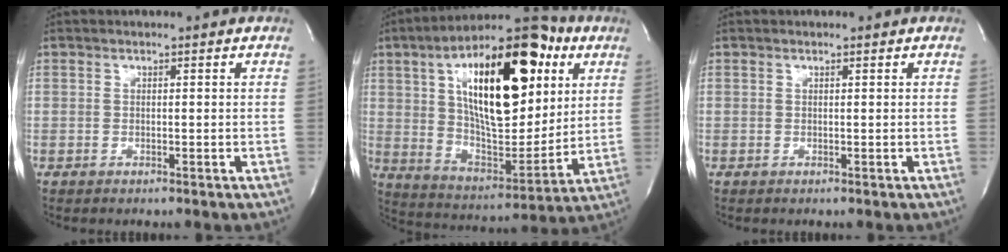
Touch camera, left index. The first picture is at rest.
{"total": 25.5, "force": [8.5, 9.4, 22.2], "torque": [-0.381, 0.018, 0.130]}
{"total": 0.0}